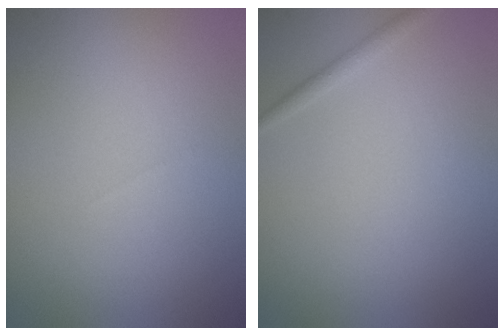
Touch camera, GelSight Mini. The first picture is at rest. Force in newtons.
{"total": 1.1, "press": 1.0, "slide": 0.1}